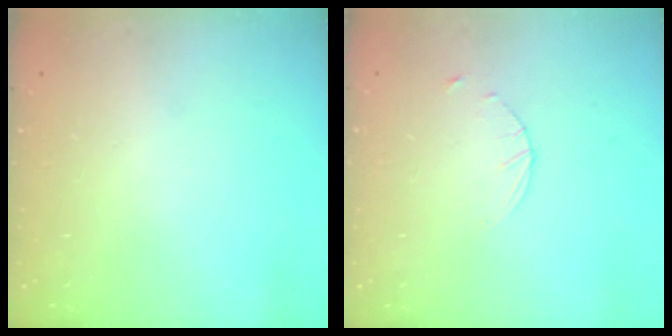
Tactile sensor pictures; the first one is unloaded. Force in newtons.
{"total": 1.6, "press": 1.6, "slide": 0.2}